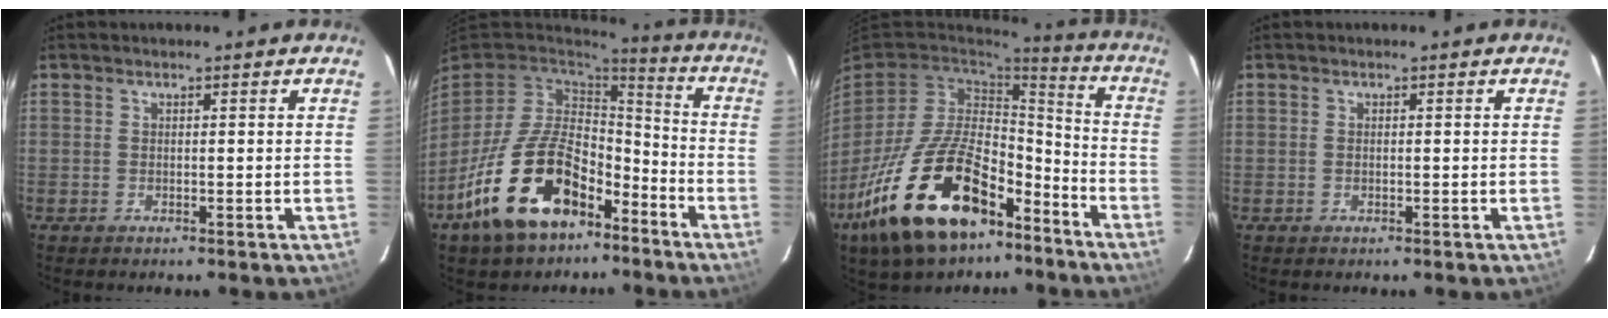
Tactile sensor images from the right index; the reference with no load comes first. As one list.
[{"total": 20.4, "force": [-11.0, 11.2, 13.0], "torque": [-0.265, 0.003, -0.179]}, {"total": 25.9, "force": [-14.7, 13.1, 16.8], "torque": [-0.333, -0.003, -0.233]}, {"total": 0.0}]